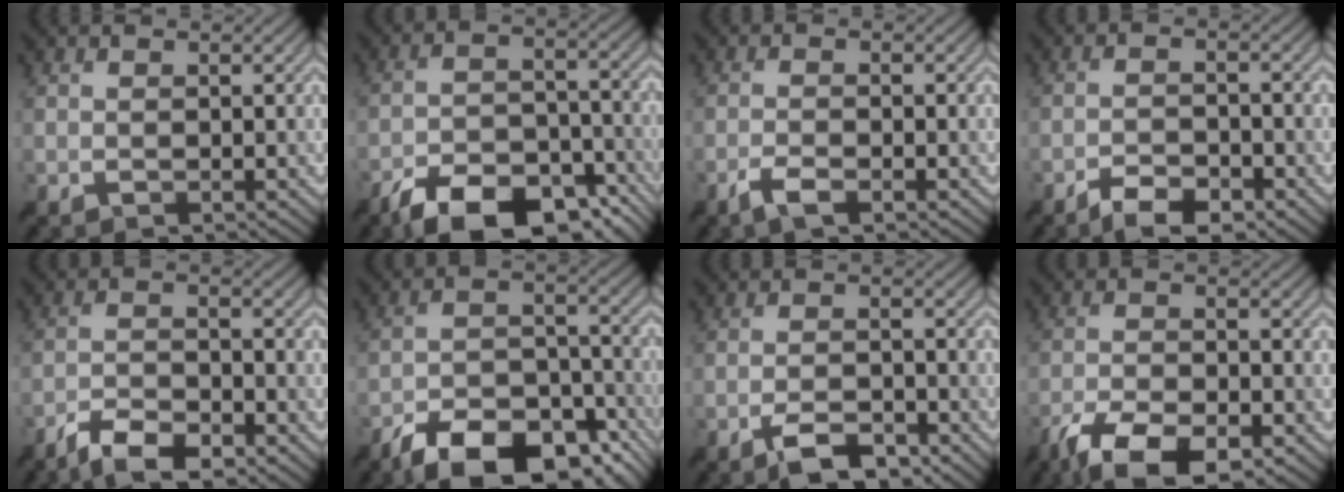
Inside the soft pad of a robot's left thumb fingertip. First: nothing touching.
{"total": 13.2, "force": [-9.5, 5.2, 7.5], "torque": [-0.141, -0.003, -0.166]}
{"total": 2.5, "force": [-1.5, 0.5, 1.9], "torque": [-0.044, 0.003, -0.038]}
{"total": 5.1, "force": [-3.6, 1.3, 3.3], "torque": [-0.068, 0.002, -0.067]}
{"total": 6.2, "force": [-4.5, 1.6, 3.9], "torque": [-0.080, -0.001, -0.088]}
{"total": 14.5, "force": [-10.5, 5.9, 8.1], "torque": [-0.151, -0.002, -0.173]}
{"total": 5.3, "force": [-3.4, 1.6, 3.7], "torque": [-0.074, 0.005, -0.064]}
{"total": 9.9, "force": [-6.6, 3.1, 6.7], "torque": [-0.135, -0.011, -0.123]}